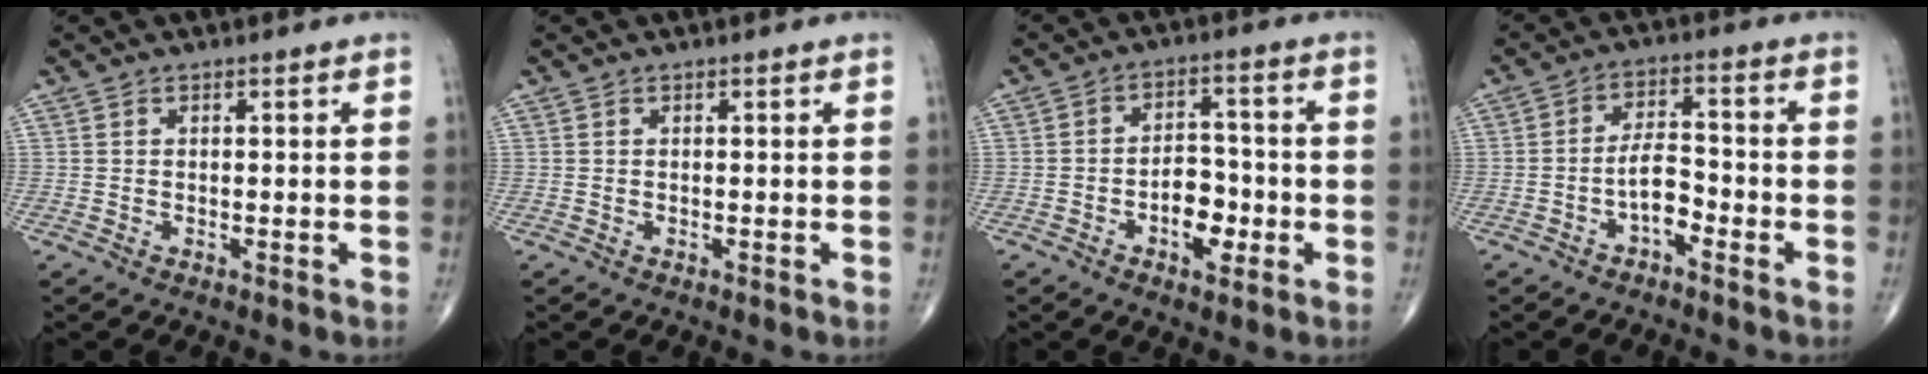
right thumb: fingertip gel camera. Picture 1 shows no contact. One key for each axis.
{"total": 0.0}
{"total": 7.5, "fx": -2.5, "fy": 4.4, "fz": 5.5, "tx": -0.060, "ty": 0.024, "tz": -0.042}
{"total": 5.5, "fx": -2.5, "fy": 2.4, "fz": 4.3, "tx": -0.070, "ty": 0.030, "tz": -0.045}